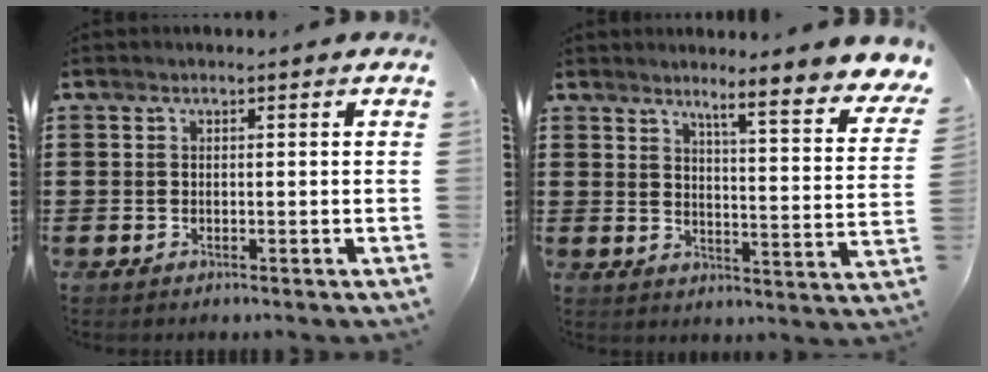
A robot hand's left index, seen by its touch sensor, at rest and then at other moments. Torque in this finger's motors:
{"motor_torque": [2.14, 0.00, 0.44, 0.14]}